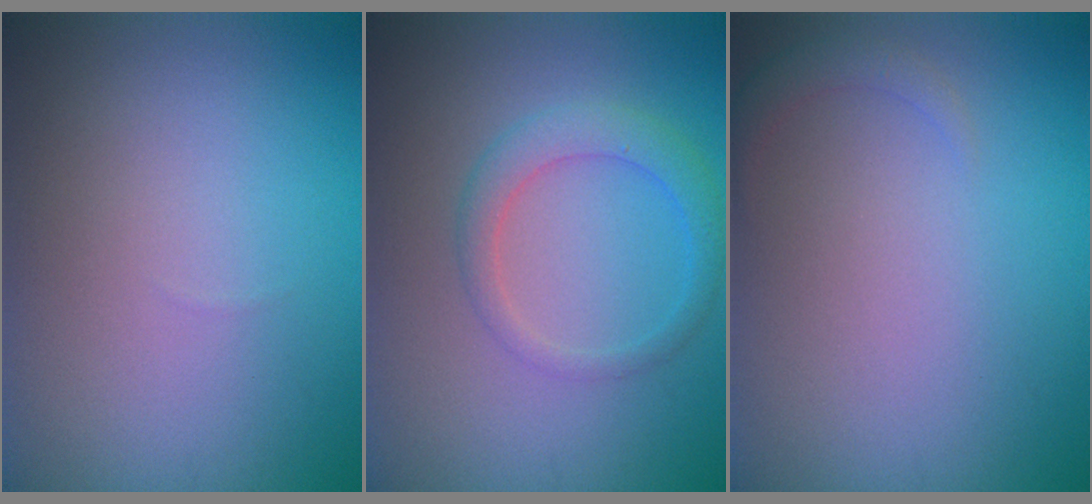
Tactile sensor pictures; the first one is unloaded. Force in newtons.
{"total": 2.7, "press": 2.7, "slide": 0.1}
{"total": 1.3, "press": 1.3, "slide": 0.2}